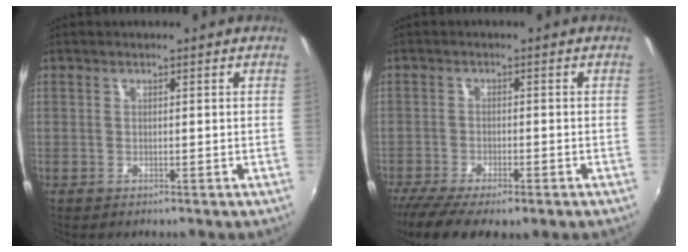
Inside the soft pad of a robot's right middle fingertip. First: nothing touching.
{"total": 9.9, "force": [-7.4, 2.7, 6.1], "torque": [-0.142, -0.045, -0.125]}